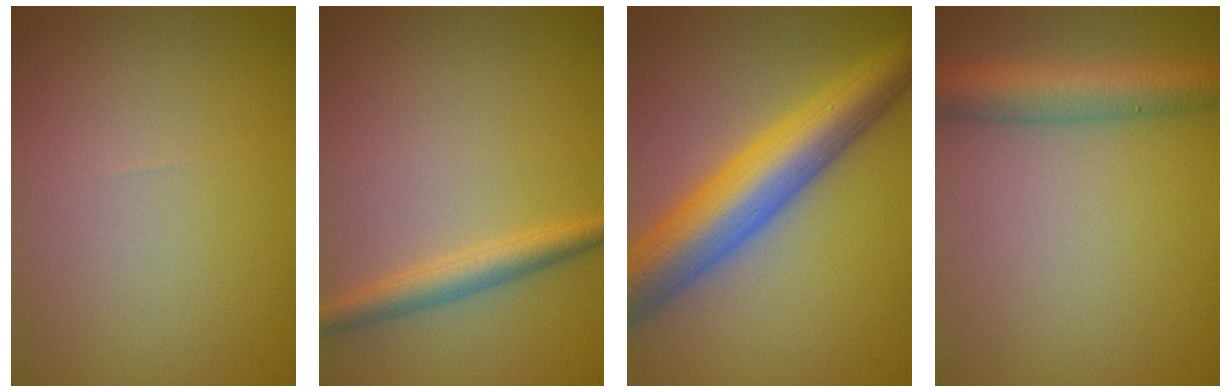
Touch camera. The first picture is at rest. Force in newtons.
{"total": 2.5, "press": 2.5, "slide": 0.1}
{"total": 9.0, "press": 9.0, "slide": 0.2}
{"total": 5.2, "press": 5.2, "slide": 0.1}